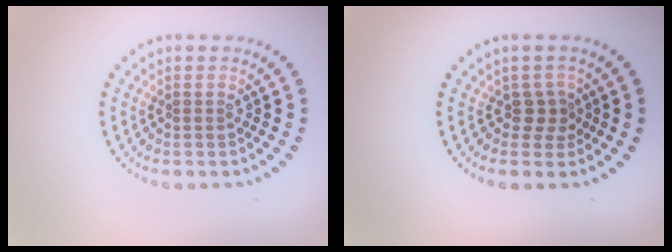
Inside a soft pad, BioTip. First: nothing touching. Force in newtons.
{"total": 1.9, "press": 1.5, "slide": 1.3}